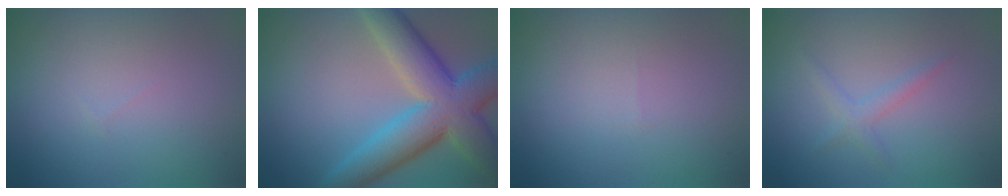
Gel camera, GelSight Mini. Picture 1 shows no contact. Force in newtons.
{"total": 10.0, "press": 10.0, "slide": 0.6}
{"total": 0.0}
{"total": 1.3, "press": 1.3, "slide": 0.1}